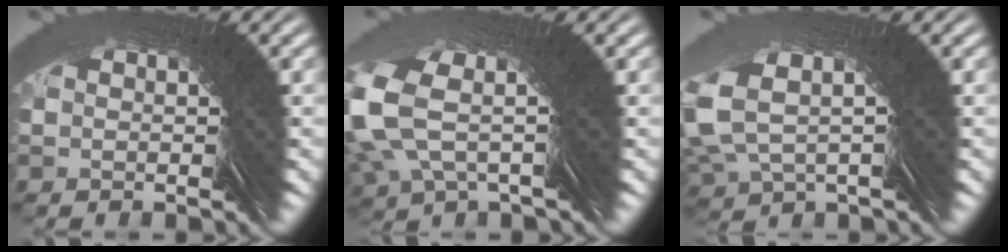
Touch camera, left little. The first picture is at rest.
{"total": 4.3, "force": [3.4, 0.4, 2.5], "torque": [-0.057, 0.045, 0.038]}
{"total": 3.5, "force": [2.6, 1.4, 1.8], "torque": [-0.051, 0.020, 0.031]}